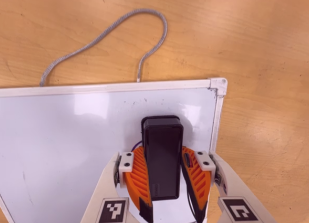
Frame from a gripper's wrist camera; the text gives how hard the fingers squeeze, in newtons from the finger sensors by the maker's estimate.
{"total": 11.5, "left": 10.9, "right": 12.1}